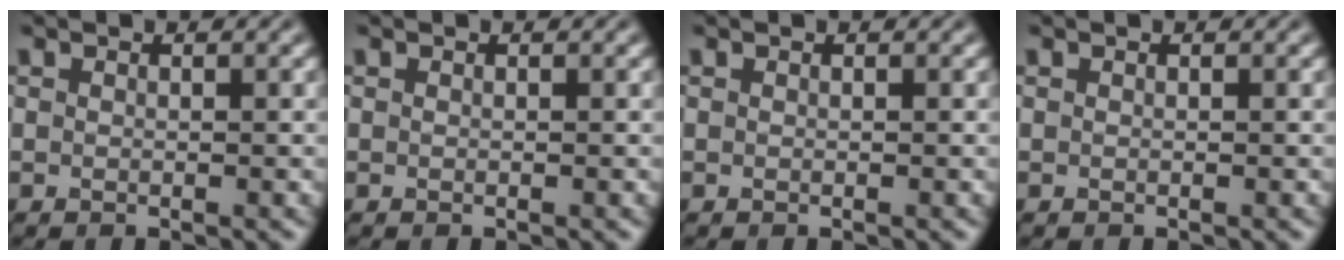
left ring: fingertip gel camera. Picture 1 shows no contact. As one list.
[{"total": 0.0}, {"total": 0.0}, {"total": 0.0}]